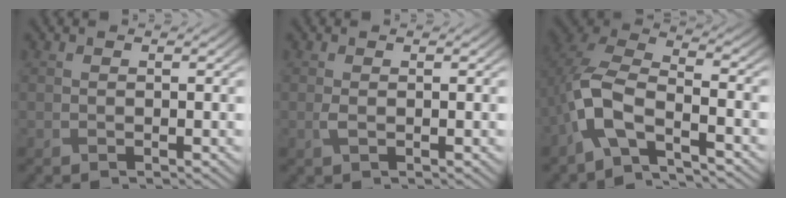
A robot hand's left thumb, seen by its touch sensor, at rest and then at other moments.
{"total": 0.9, "force": [0.0, 0.3, 0.9], "torque": [-0.023, -0.001, -0.001]}
{"total": 9.6, "force": [-4.5, 4.8, 6.9], "torque": [-0.149, 0.002, -0.104]}